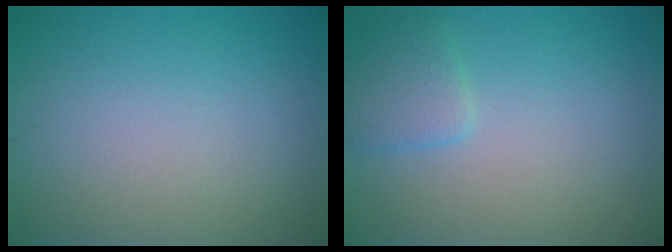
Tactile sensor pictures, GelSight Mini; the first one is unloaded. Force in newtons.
{"total": 2.2, "press": 2.2, "slide": 0.1}